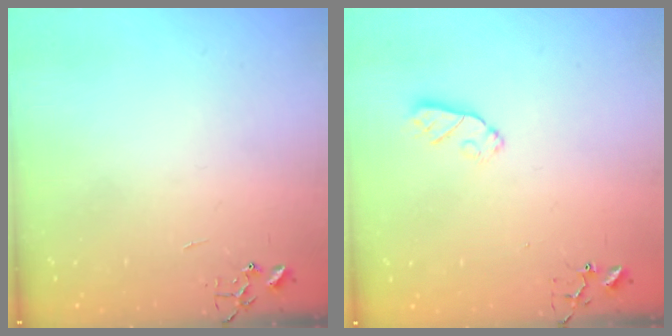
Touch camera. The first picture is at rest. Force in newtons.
{"total": 6.6, "press": 6.6, "slide": 0.2}